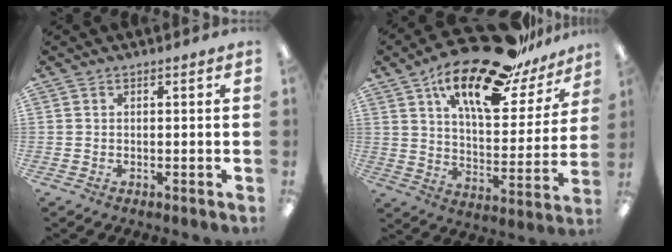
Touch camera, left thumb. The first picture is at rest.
{"total": 23.3, "force": [16.4, 7.8, 14.6], "torque": [-0.236, -0.101, 0.273]}